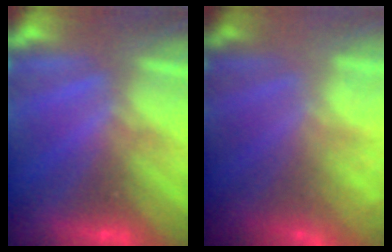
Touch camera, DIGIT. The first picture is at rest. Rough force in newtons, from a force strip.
{"total": 5.7}